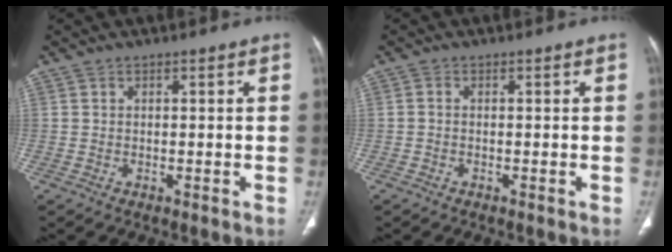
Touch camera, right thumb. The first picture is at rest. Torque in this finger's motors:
{"motor_torque": [-0.45, 0.02, -0.30, 0.10, 0.06]}